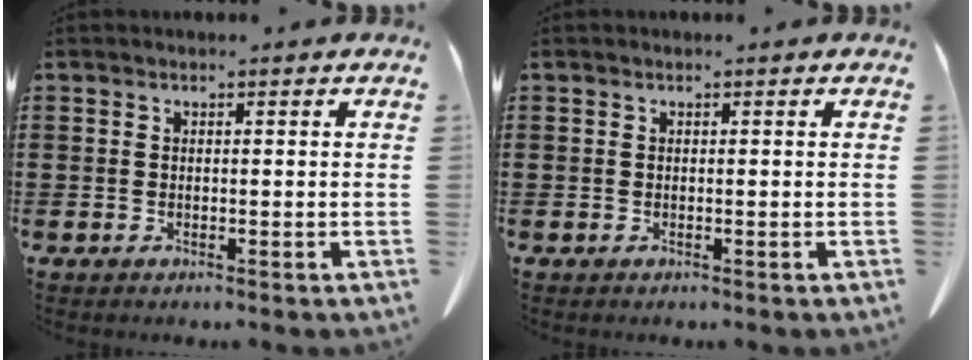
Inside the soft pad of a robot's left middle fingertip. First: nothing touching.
{"total": 0.0}